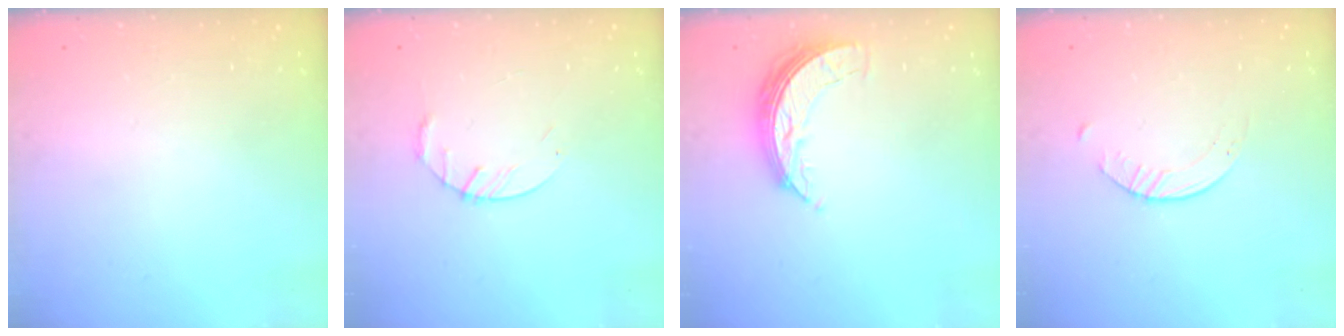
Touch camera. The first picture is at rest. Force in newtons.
{"total": 3.6, "press": 3.6, "slide": 0.6}
{"total": 7.2, "press": 7.2, "slide": 0.3}
{"total": 1.6, "press": 1.6, "slide": 0.3}